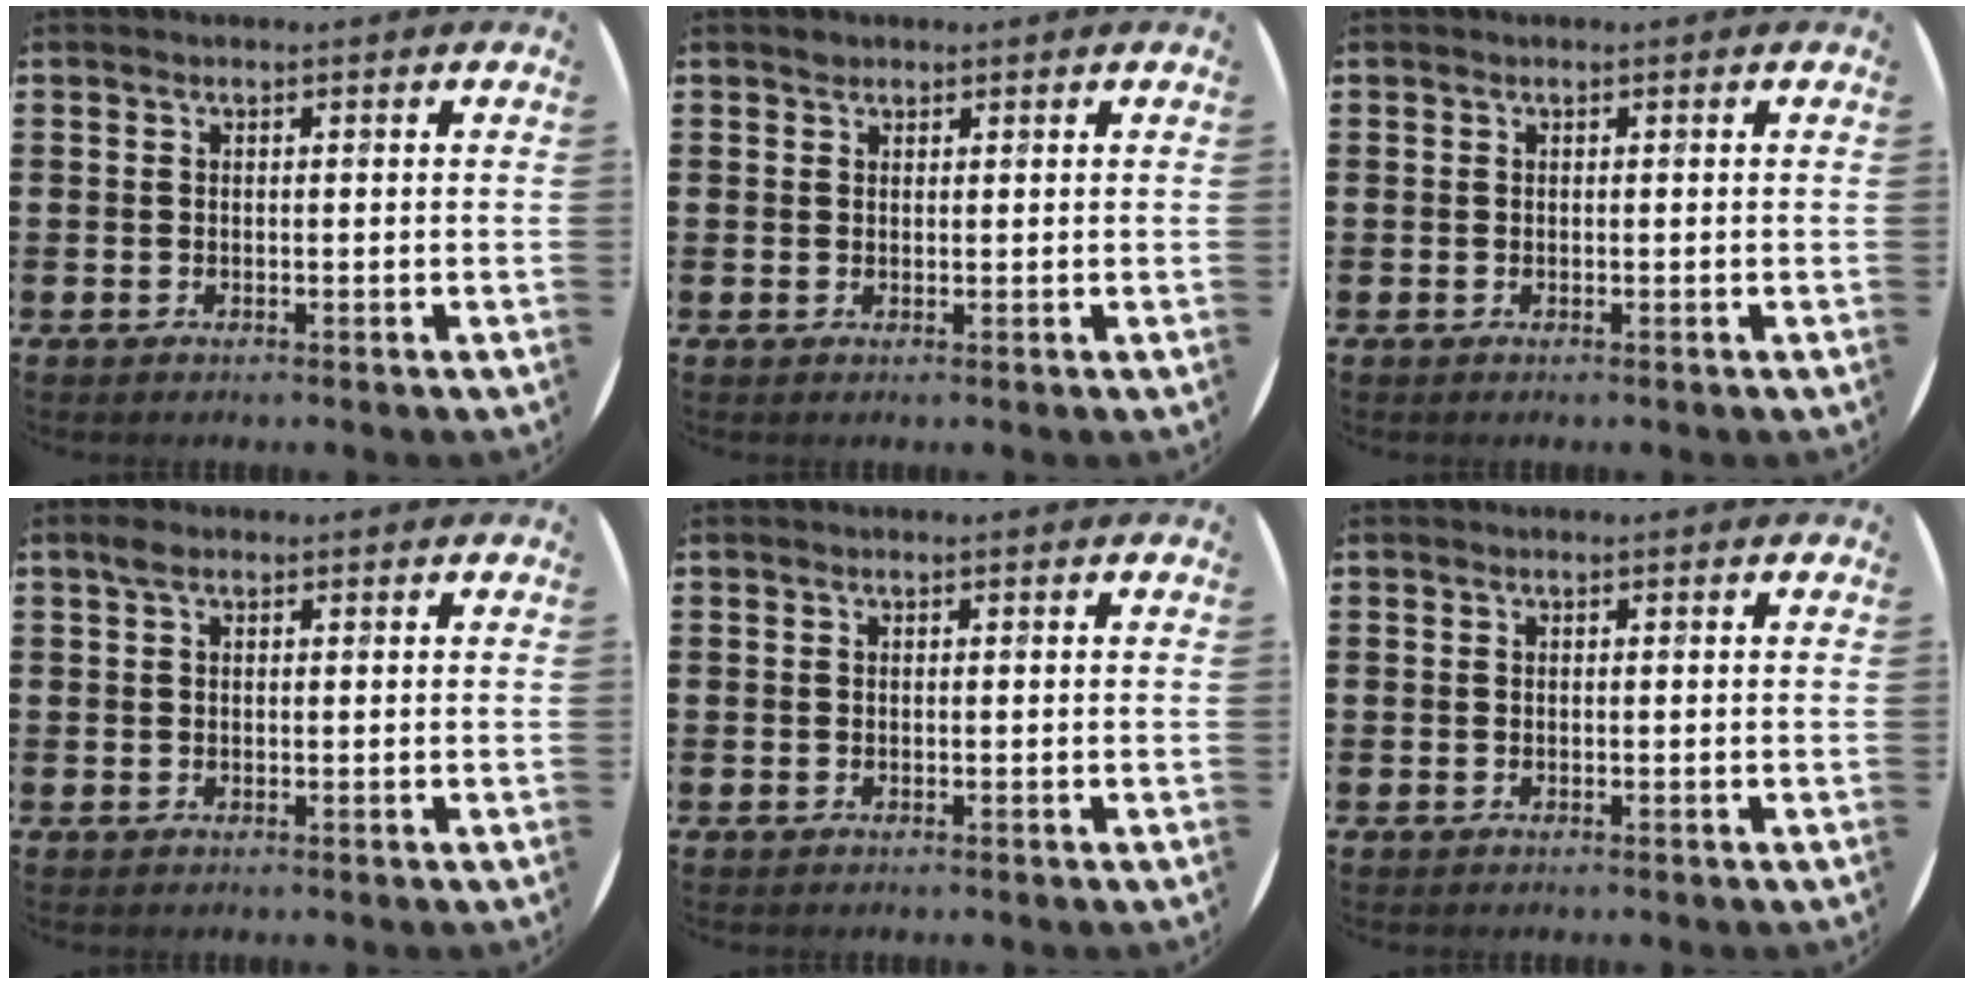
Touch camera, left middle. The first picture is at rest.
{"total": 0.8, "force": [0.7, 0.4, 0.0], "torque": [0.006, -0.002, 0.012]}
{"total": 0.0}
{"total": 1.5, "force": [0.8, 0.9, 0.9], "torque": [-0.014, 0.003, 0.012]}
{"total": 0.0}
{"total": 0.0}